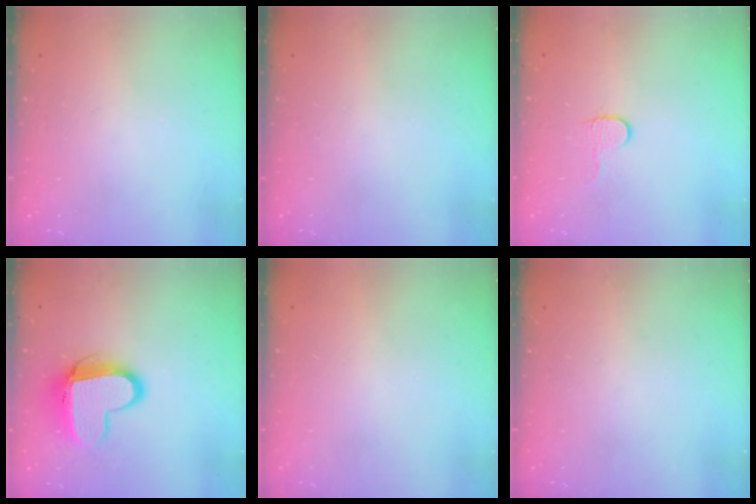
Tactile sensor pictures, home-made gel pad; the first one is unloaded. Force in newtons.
{"total": 0.0}
{"total": 5.5, "press": 5.4, "slide": 0.5}
{"total": 11.4, "press": 11.4, "slide": 1.1}
{"total": 0.6, "press": 0.5, "slide": 0.2}
{"total": 0.0}